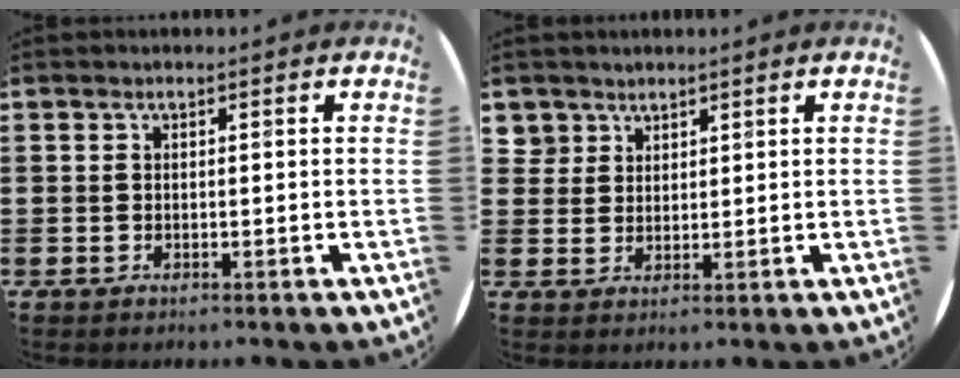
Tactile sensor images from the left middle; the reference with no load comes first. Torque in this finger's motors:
{"motor_torque": [0.03, 0.00, -0.04, -0.03]}